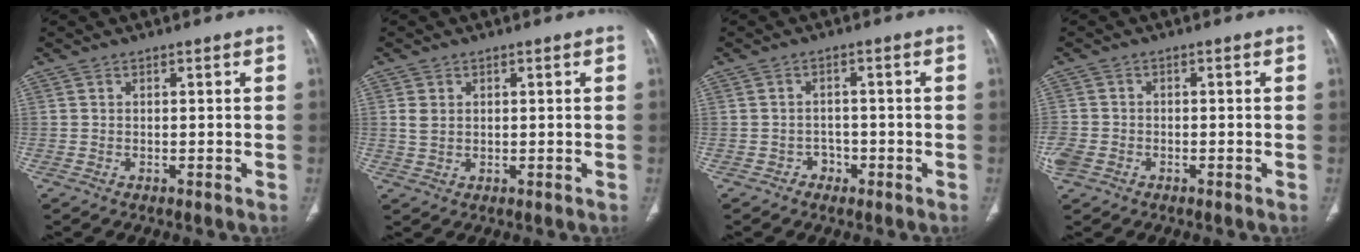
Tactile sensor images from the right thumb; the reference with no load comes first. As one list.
[{"total": 2.3, "force": [0.6, 1.8, 1.4], "torque": [-0.028, -0.001, 0.019]}, {"total": 2.2, "force": [-1.3, 1.8, 0.3], "torque": [0.005, 0.015, -0.023]}, {"total": 4.2, "force": [-1.8, 3.2, 2.0], "torque": [-0.055, 0.009, -0.032]}]